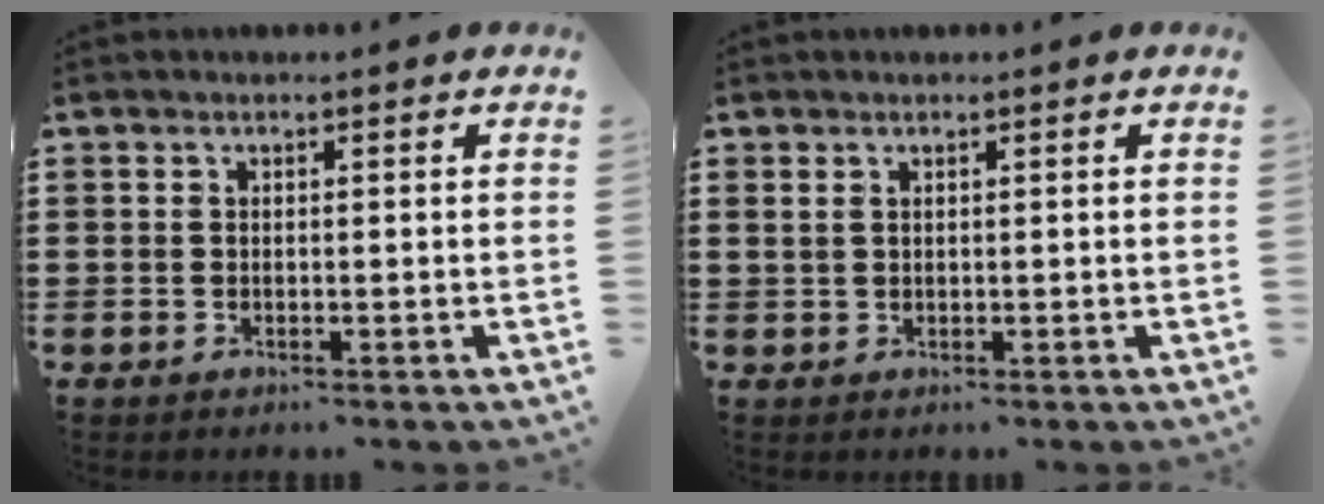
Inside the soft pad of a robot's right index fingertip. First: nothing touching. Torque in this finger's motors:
{"motor_torque": [0.05, 0.04, 0.06, 0.00]}